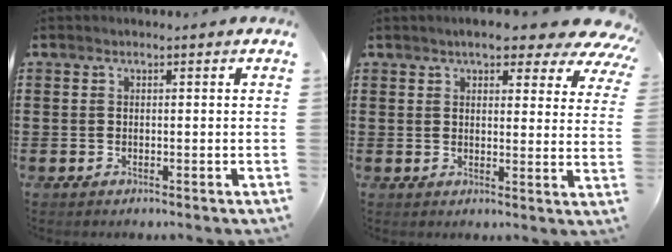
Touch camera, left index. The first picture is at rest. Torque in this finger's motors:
{"motor_torque": [2.14, 0.00, 1.05, 0.15]}